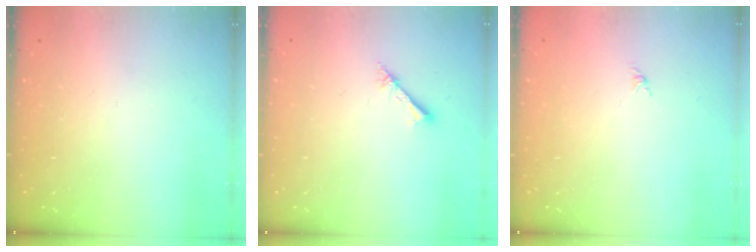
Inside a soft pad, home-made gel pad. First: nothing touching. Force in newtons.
{"total": 2.4, "press": 2.4, "slide": 0.3}
{"total": 0.0}